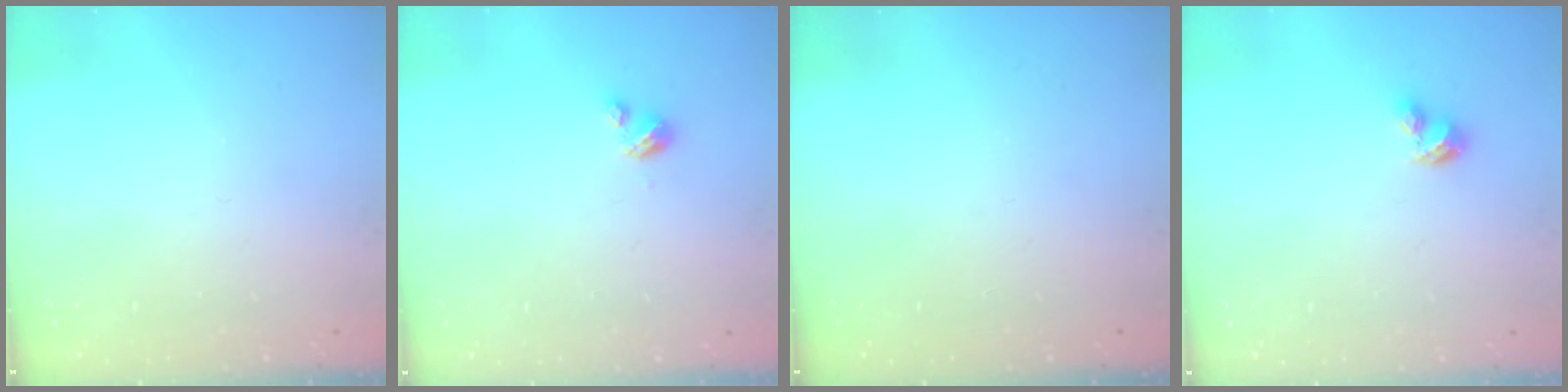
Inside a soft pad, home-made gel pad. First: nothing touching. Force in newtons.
{"total": 2.7, "press": 2.7, "slide": 0.3}
{"total": 0.0}
{"total": 2.9, "press": 2.8, "slide": 0.5}